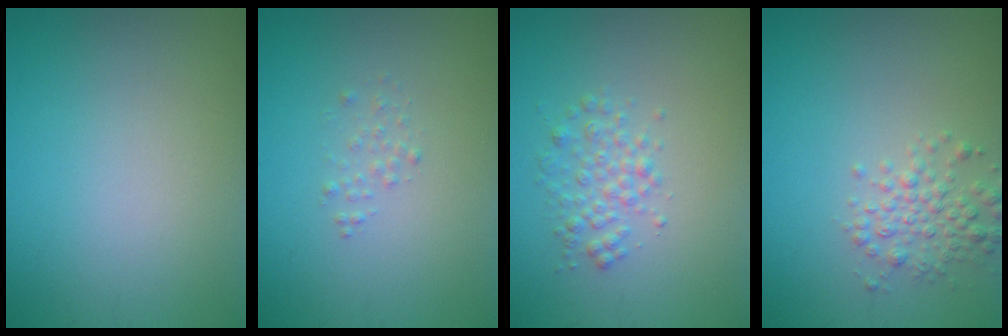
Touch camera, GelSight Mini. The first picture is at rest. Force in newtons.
{"total": 0.8, "press": 0.8, "slide": 0.0}
{"total": 2.0, "press": 2.0, "slide": 0.0}
{"total": 2.7, "press": 2.7, "slide": 0.1}